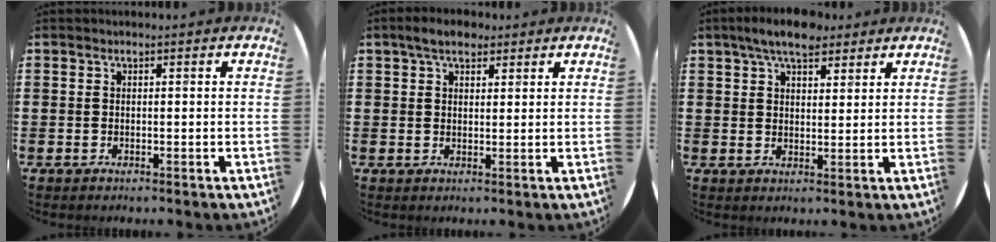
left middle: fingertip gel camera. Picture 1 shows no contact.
{"total": 3.6, "force": [2.7, 1.7, 1.5], "torque": [-0.019, 0.003, 0.047]}
{"total": 5.8, "force": [4.6, 2.1, 2.7], "torque": [-0.047, -0.007, 0.082]}